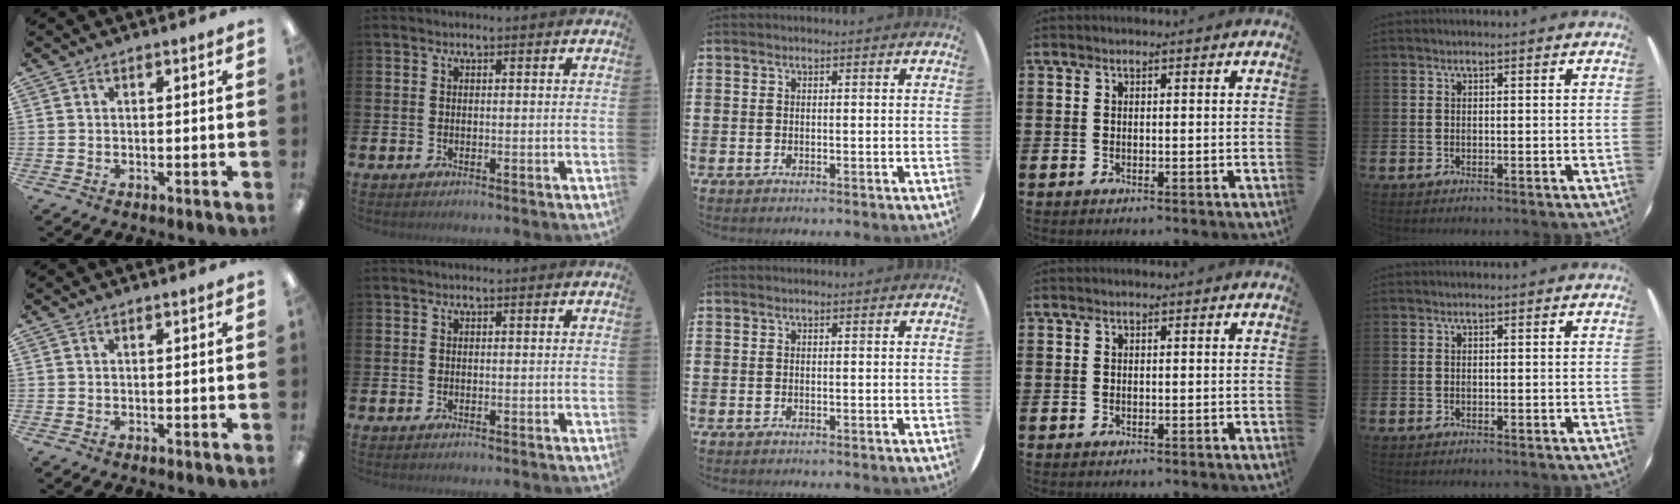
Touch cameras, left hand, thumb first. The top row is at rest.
{}